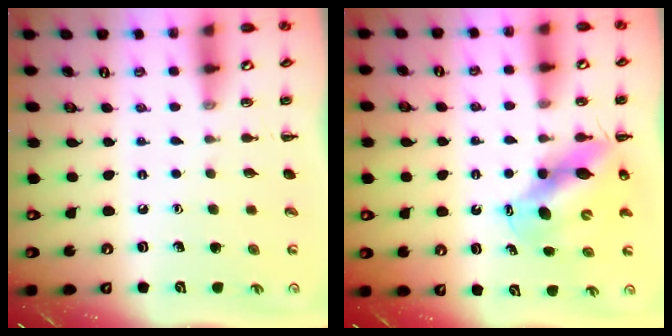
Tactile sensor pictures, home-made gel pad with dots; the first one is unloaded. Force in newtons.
{"total": 10.5, "press": 10.1, "slide": 2.8}